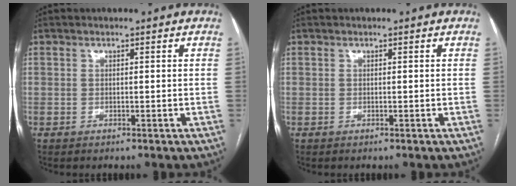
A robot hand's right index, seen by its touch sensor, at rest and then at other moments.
{"total": 0.0}